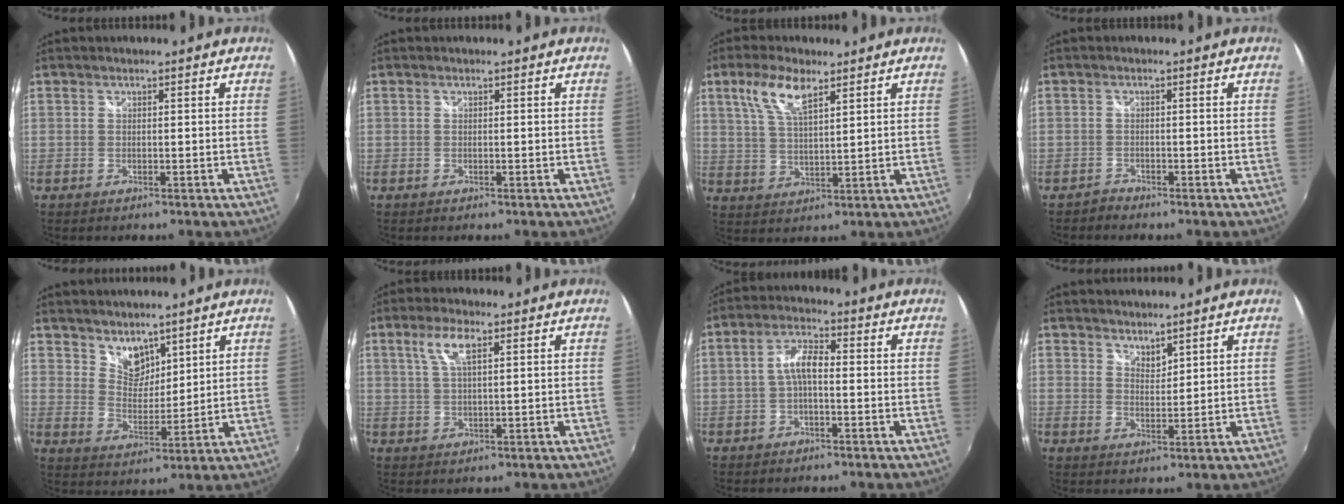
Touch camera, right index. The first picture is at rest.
{"total": 0.0}
{"total": 7.7, "force": [4.3, 2.6, 5.8], "torque": [-0.114, 0.009, 0.087]}
{"total": 1.3, "force": [-1.2, 0.3, -0.3], "torque": [0.004, 0.002, -0.024]}
{"total": 6.5, "force": [5.0, 3.6, 2.0], "torque": [-0.019, 0.003, 0.093]}
{"total": 4.8, "force": [2.2, 1.3, 4.1], "torque": [-0.081, 0.006, 0.043]}
{"total": 4.6, "force": [-0.9, 1.7, 4.2], "torque": [-0.084, 0.015, -0.018]}
{"total": 2.8, "force": [2.6, 0.9, 0.7], "torque": [-0.008, 0.001, 0.046]}